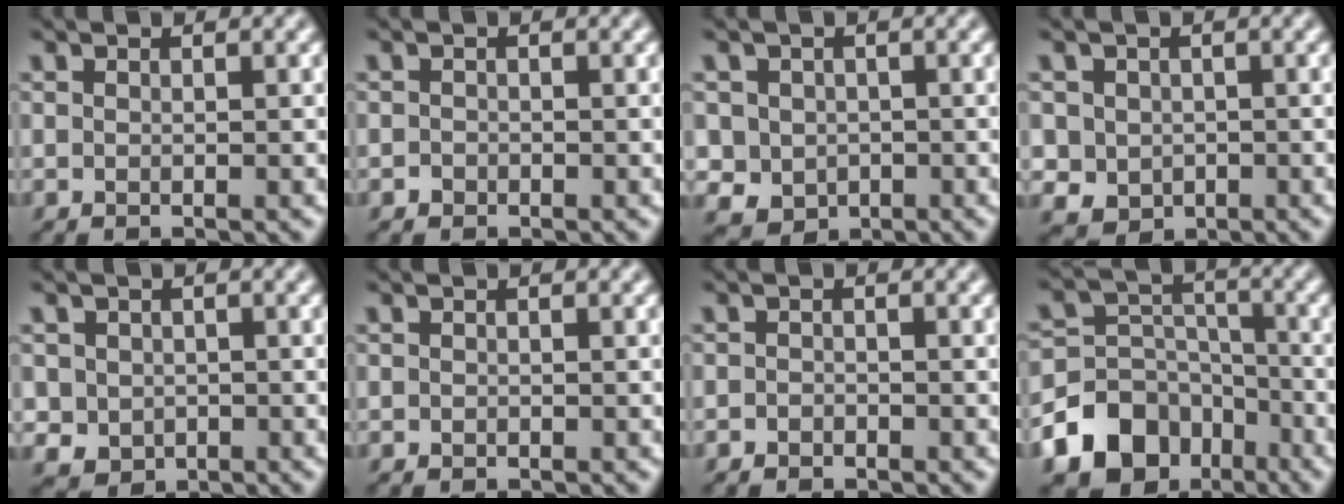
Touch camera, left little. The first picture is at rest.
{"total": 0.6, "force": [-0.5, 0.4, 0.0], "torque": [0.002, -0.001, -0.011]}
{"total": 3.8, "force": [-0.1, 3.6, 1.2], "torque": [-0.020, 0.011, -0.015]}
{"total": 3.4, "force": [0.1, 3.2, 1.1], "torque": [-0.019, 0.007, -0.007]}
{"total": 2.6, "force": [-0.1, 2.5, 0.8], "torque": [-0.016, 0.000, 0.000]}
{"total": 0.0}
{"total": 0.8, "force": [-0.6, 0.5, 0.1], "torque": [0.002, -0.002, -0.012]}
{"total": 13.0, "force": [-7.6, 10.0, 3.4], "torque": [-0.072, -0.034, -0.148]}